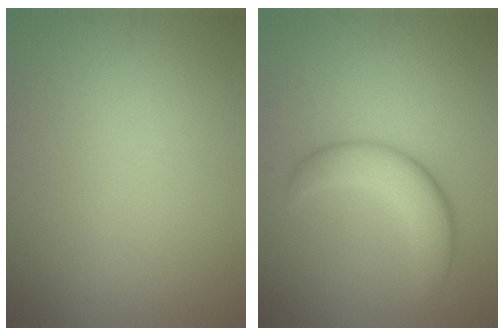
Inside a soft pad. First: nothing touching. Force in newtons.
{"total": 4.6, "press": 4.6, "slide": 0.2}